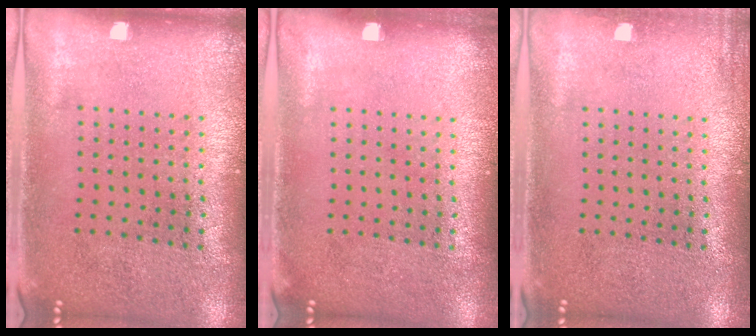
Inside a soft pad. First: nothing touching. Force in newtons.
{"total": 0.0}
{"total": 0.9, "press": 0.9, "slide": 0.1}